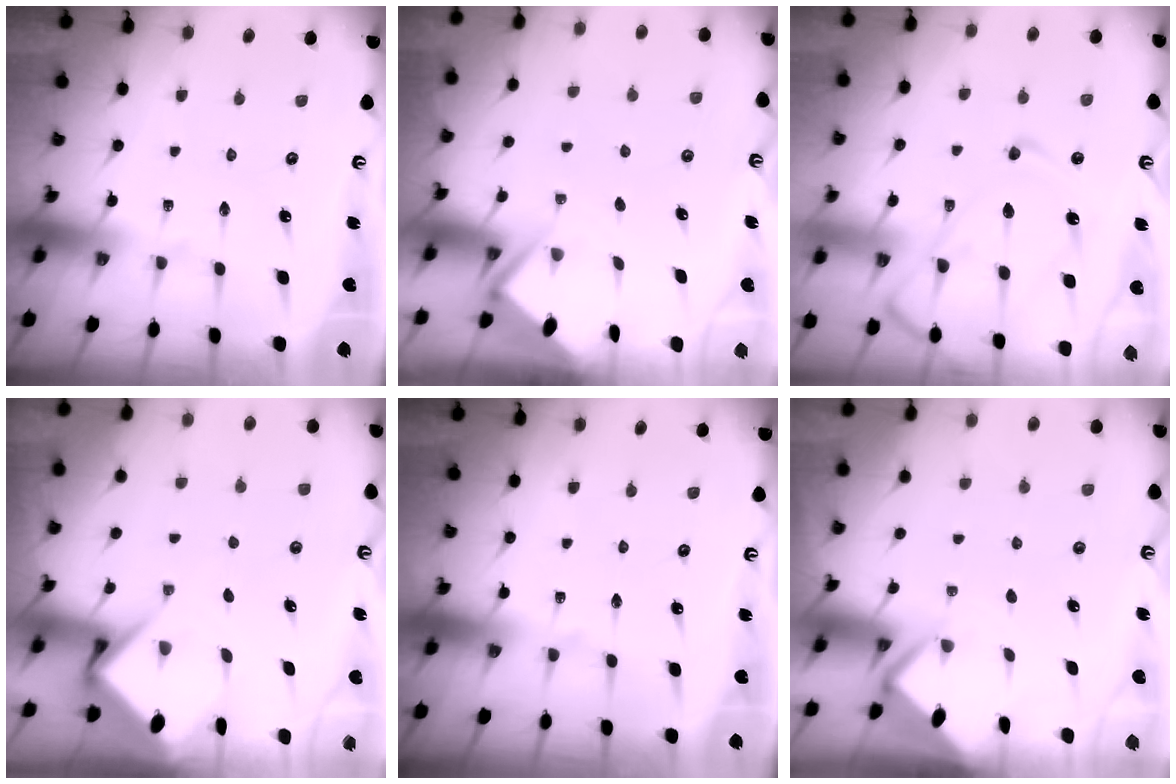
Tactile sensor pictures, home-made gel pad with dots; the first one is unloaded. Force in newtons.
{"total": 3.0, "press": 2.9, "slide": 0.4}
{"total": 13.4, "press": 13.3, "slide": 1.6}
{"total": 6.7, "press": 6.6, "slide": 0.7}
{"total": 0.0}
{"total": 2.9, "press": 2.9, "slide": 0.4}